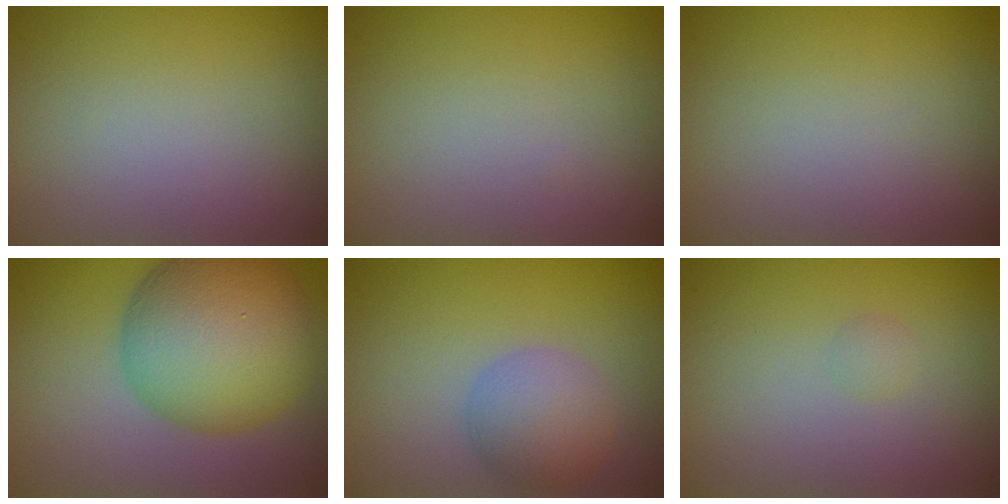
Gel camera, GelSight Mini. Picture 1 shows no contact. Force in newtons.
{"total": 0.0}
{"total": 0.0}
{"total": 11.1, "press": 11.1, "slide": 0.3}
{"total": 3.7, "press": 3.7, "slide": 0.2}
{"total": 0.6, "press": 0.6, "slide": 0.1}